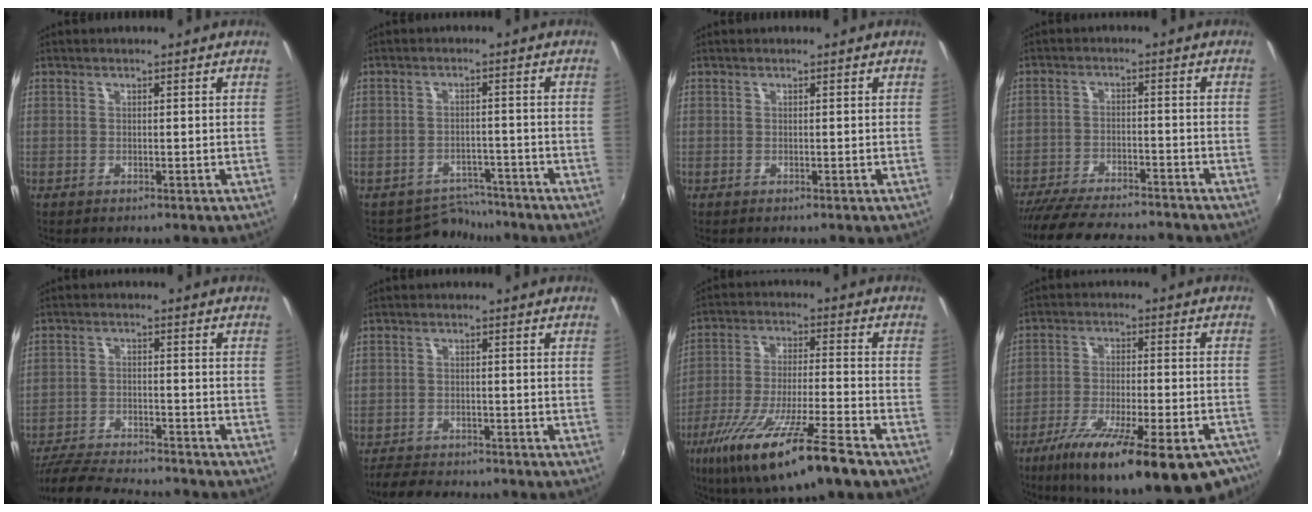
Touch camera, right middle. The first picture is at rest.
{"total": 5.5, "force": [-5.1, 2.0, -0.9], "torque": [0.009, 0.009, -0.077]}
{"total": 0.0}
{"total": 16.6, "force": [-14.6, 3.5, 7.0], "torque": [-0.147, -0.025, -0.224]}
{"total": 15.1, "force": [-13.5, 2.5, 6.1], "torque": [-0.140, -0.022, -0.219]}
{"total": 6.0, "force": [-5.4, 2.0, 1.6], "torque": [-0.055, -0.008, -0.090]}
{"total": 19.7, "force": [-12.9, 2.3, 14.7], "torque": [-0.279, -0.054, -0.223]}
{"total": 25.6, "force": [-18.0, 6.9, 16.9], "torque": [-0.282, -0.053, -0.257]}